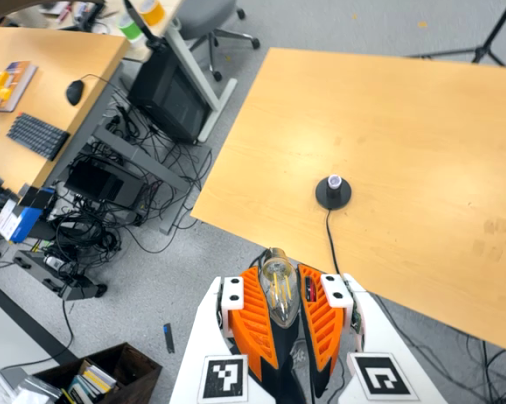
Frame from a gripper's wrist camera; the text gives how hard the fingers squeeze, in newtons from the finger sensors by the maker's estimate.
{"total": 19.4, "left": 24.5, "right": 14.3}